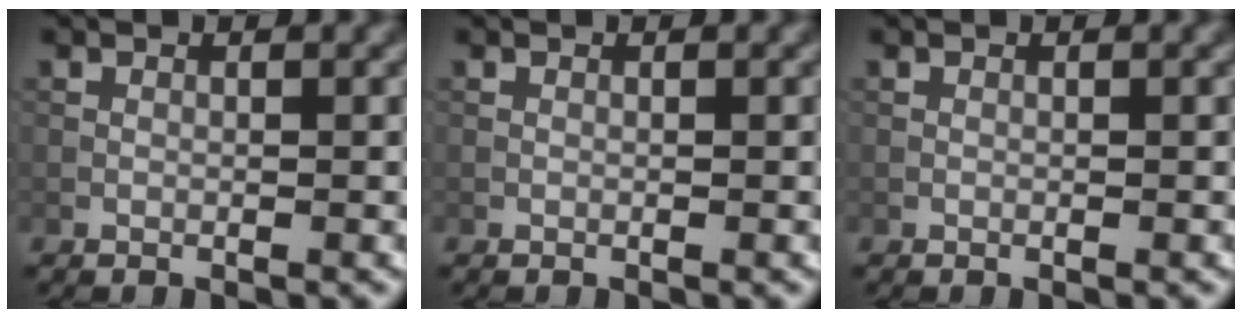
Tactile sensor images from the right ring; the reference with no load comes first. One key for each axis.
{"total": 0.0}
{"total": 0.0}